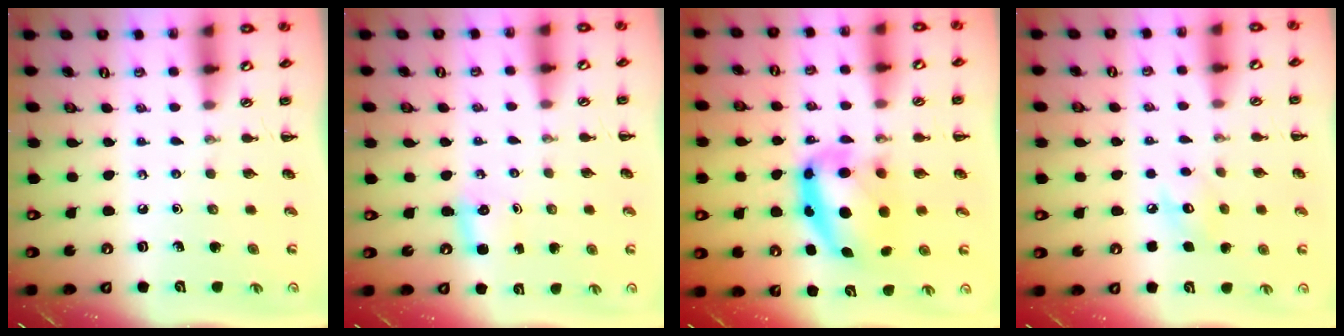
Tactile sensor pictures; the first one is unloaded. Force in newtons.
{"total": 2.6, "press": 2.5, "slide": 0.7}
{"total": 11.0, "press": 10.8, "slide": 2.4}
{"total": 6.9, "press": 6.9, "slide": 1.1}